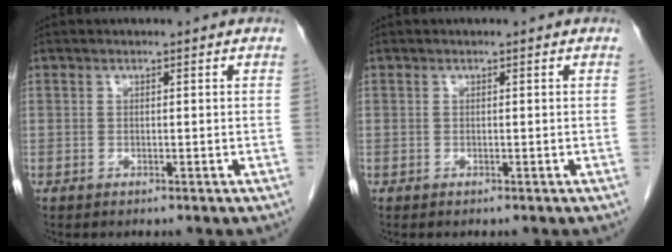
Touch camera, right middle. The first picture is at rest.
{"total": 0.0}